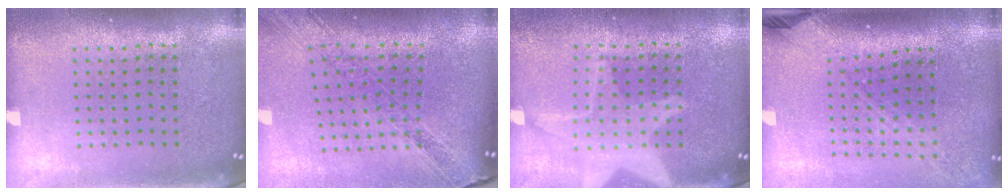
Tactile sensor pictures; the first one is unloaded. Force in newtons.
{"total": 1.3, "press": 1.3, "slide": 0.4}
{"total": 3.1, "press": 3.0, "slide": 0.4}
{"total": 2.2, "press": 1.6, "slide": 1.5}